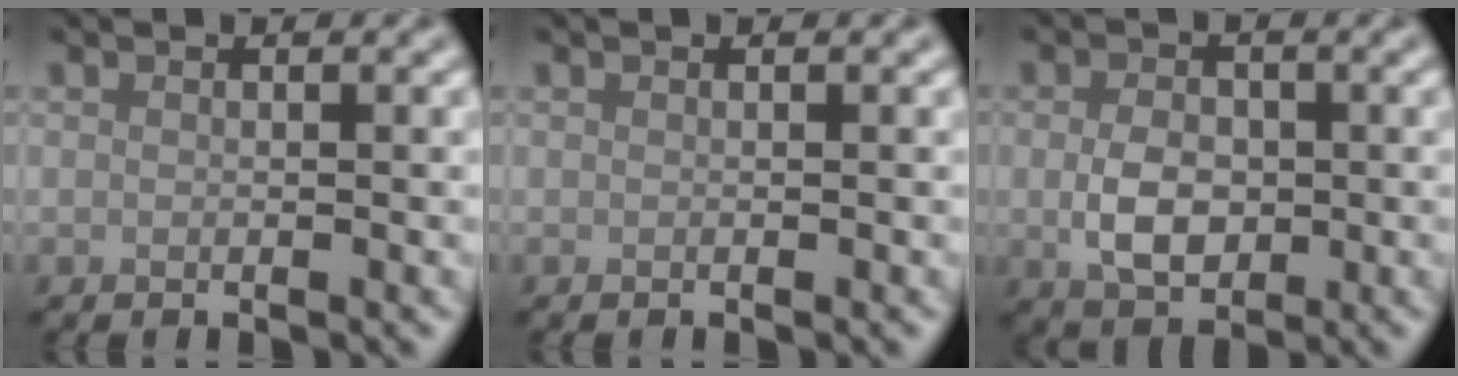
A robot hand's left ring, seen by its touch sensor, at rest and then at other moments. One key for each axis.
{"total": 0.0}
{"total": 4.0, "fx": -0.3, "fy": 2.8, "fz": 2.8, "tx": -0.056, "ty": -0.003, "tz": -0.007}